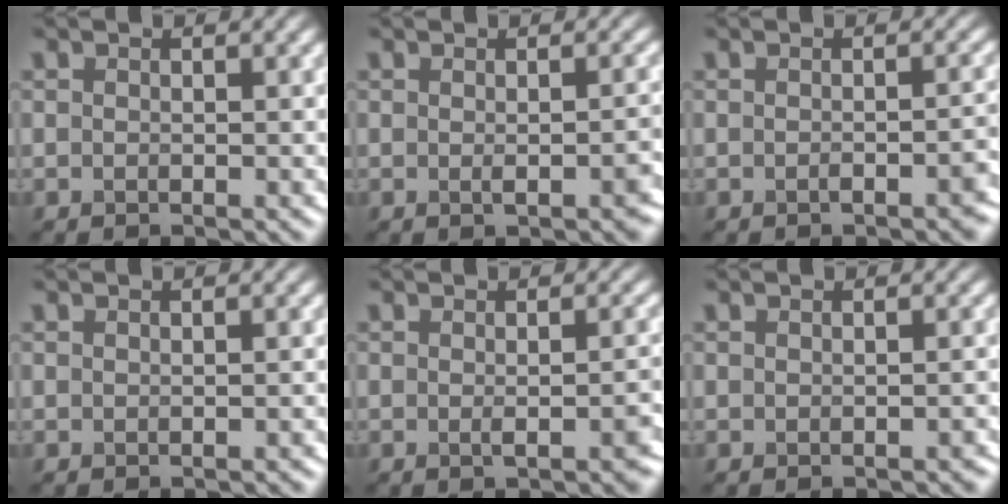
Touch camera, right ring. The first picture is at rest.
{"total": 2.6, "force": [-0.4, 0.7, 2.4], "torque": [-0.027, 0.002, -0.002]}
{"total": 2.2, "force": [-1.1, 0.6, 1.8], "torque": [-0.019, 0.006, -0.016]}
{"total": 0.0}
{"total": 3.0, "force": [-0.4, 0.8, 2.8], "torque": [-0.029, 0.004, -0.003]}
{"total": 0.6, "force": [-0.4, 0.2, 0.3], "torque": [-0.004, 0.002, -0.004]}